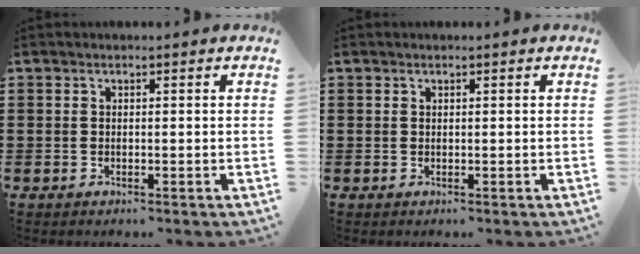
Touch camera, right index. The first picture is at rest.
{"total": 0.0}